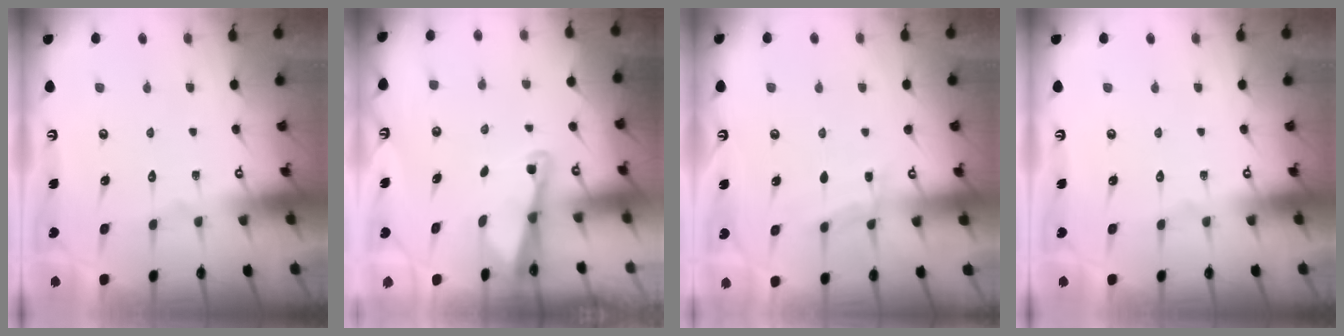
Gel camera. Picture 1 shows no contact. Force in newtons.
{"total": 2.3, "press": 2.2, "slide": 0.3}
{"total": 6.6, "press": 6.5, "slide": 0.5}
{"total": 0.0}